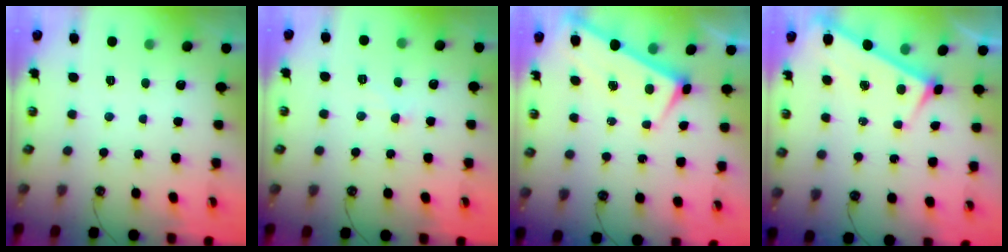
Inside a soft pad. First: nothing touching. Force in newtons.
{"total": 1.1, "press": 0.9, "slide": 0.6}
{"total": 1.7, "press": 1.7, "slide": 0.1}
{"total": 4.1, "press": 4.1, "slide": 0.1}